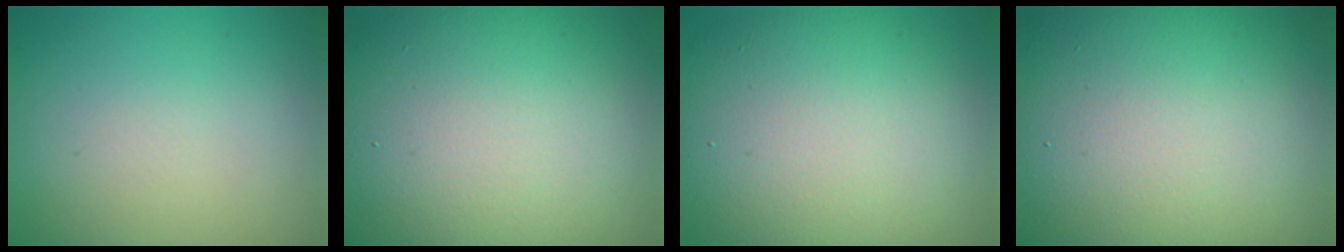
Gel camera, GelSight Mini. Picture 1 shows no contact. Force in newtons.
{"total": 15.3, "press": 15.3, "slide": 1.1}
{"total": 12.0, "press": 12.0, "slide": 1.1}
{"total": 18.7, "press": 18.7, "slide": 1.1}